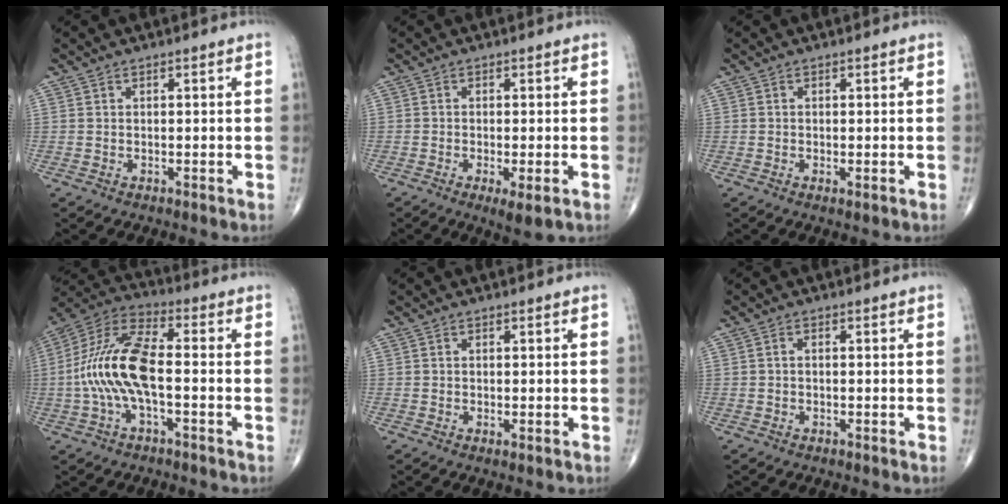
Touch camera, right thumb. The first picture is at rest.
{"total": 4.3, "force": [-1.7, 1.0, 3.8], "torque": [-0.065, -0.011, -0.028]}
{"total": 1.0, "force": [-0.3, 0.2, 0.9], "torque": [-0.019, -0.005, -0.007]}
{"total": 14.4, "force": [-1.9, 5.7, 13.2], "torque": [-0.284, 0.040, -0.042]}
{"total": 0.8, "force": [-0.2, 0.2, 0.7], "torque": [-0.016, -0.004, -0.006]}
{"total": 0.8, "force": [-0.2, 0.4, 0.6], "torque": [-0.009, 0.002, -0.006]}